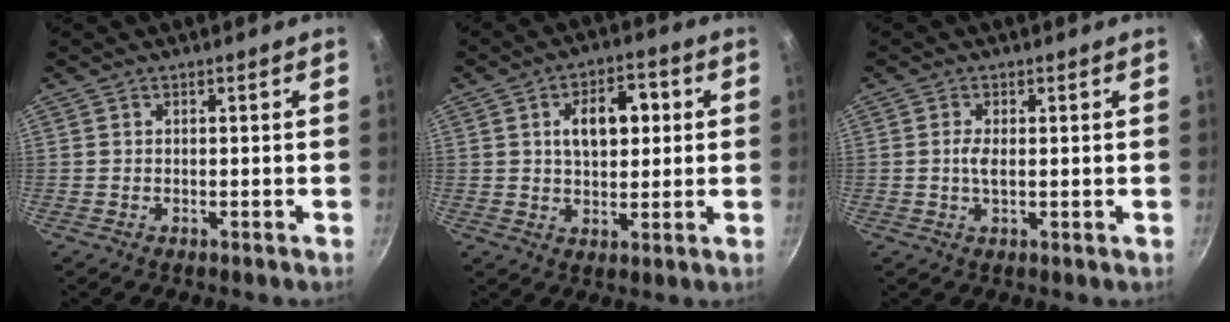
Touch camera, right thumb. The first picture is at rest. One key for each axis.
{"total": 9.8, "fx": 2.2, "fy": 5.8, "fz": 7.7, "tx": -0.095, "ty": 0.007, "tz": 0.032}
{"total": 2.4, "fx": 0.3, "fy": 0.9, "fz": 2.2, "tx": -0.048, "ty": -0.004, "tz": 0.003}